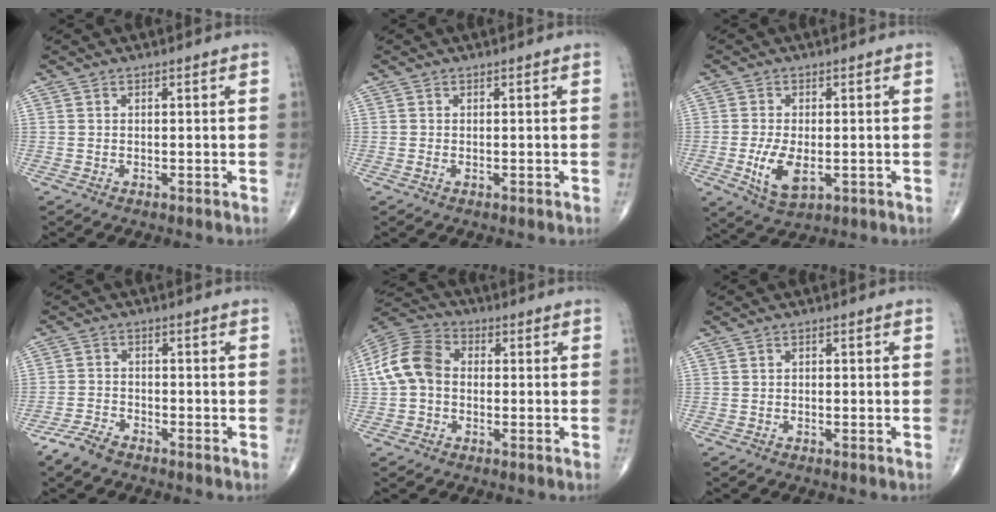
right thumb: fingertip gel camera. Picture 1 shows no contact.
{"total": 0.0}
{"total": 7.3, "force": [-1.5, 3.7, 6.1], "torque": [-0.115, -0.011, -0.019]}
{"total": 4.5, "force": [-3.6, 1.7, 2.1], "torque": [-0.049, 0.008, -0.072]}
{"total": 10.8, "force": [0.0, 8.1, 7.1], "torque": [-0.137, 0.034, -0.012]}
{"total": 0.5, "force": [-0.1, 0.4, 0.3], "torque": [0.001, 0.002, -0.007]}